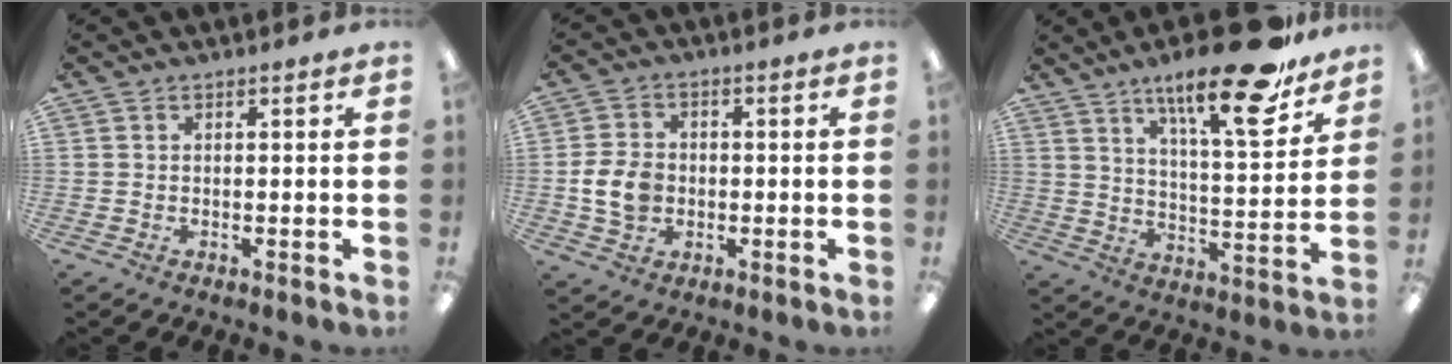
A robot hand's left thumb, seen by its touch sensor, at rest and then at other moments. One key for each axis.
{"total": 7.5, "fx": -0.8, "fy": 5.9, "fz": 4.6, "tx": -0.094, "ty": 0.008, "tz": -0.015}
{"total": 20.4, "fx": 14.3, "fy": 4.8, "fz": 13.8, "tx": -0.215, "ty": -0.086, "tz": 0.226}